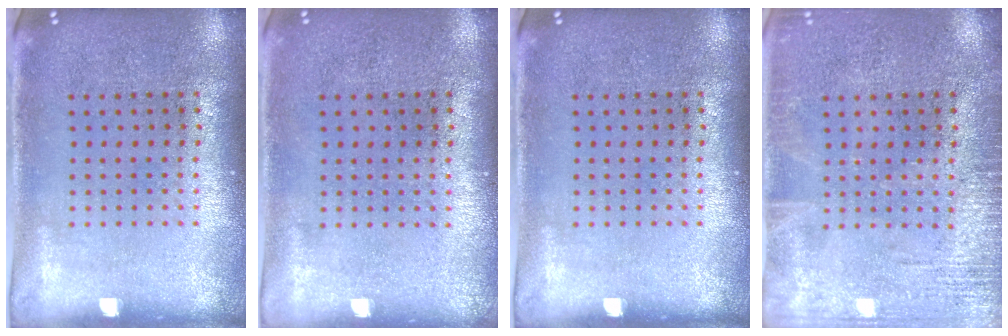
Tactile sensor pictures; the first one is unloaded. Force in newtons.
{"total": 0.0}
{"total": 0.0}
{"total": 2.6, "press": 2.5, "slide": 0.3}